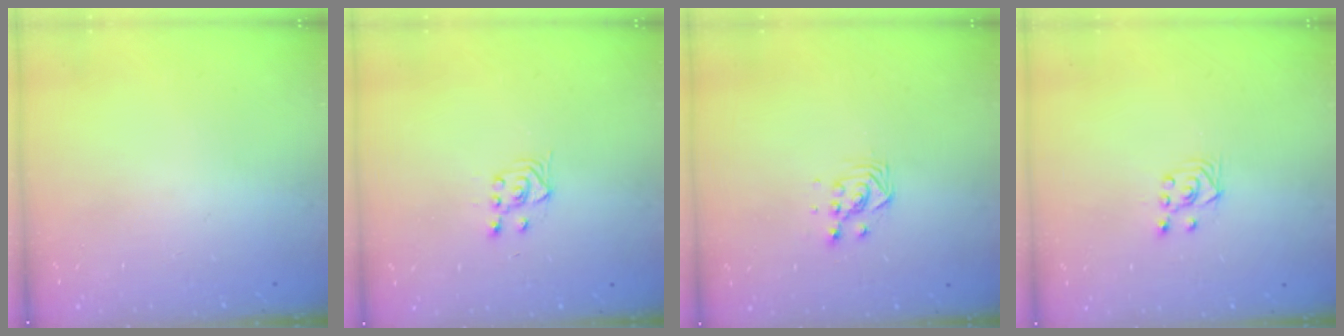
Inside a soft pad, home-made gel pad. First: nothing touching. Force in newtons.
{"total": 3.8, "press": 3.6, "slide": 1.4}
{"total": 3.3, "press": 3.3, "slide": 0.2}
{"total": 2.6, "press": 2.5, "slide": 1.0}